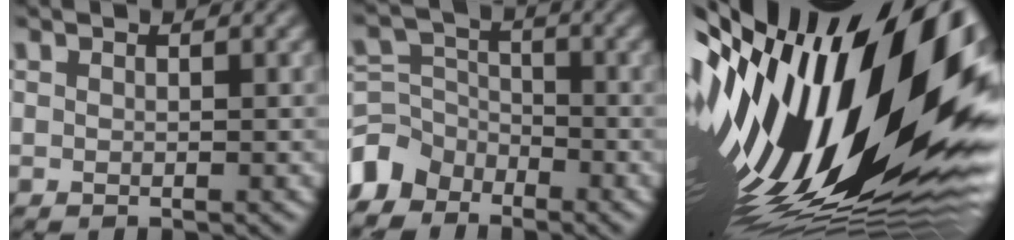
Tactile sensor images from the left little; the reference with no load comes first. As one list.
[{"total": 5.8, "force": [-4.5, 3.5, 1.0], "torque": [-0.007, 0.009, -0.103]}, {"total": 22.1, "force": [-0.5, 9.0, 20.2], "torque": [-0.356, -0.040, -0.028]}]